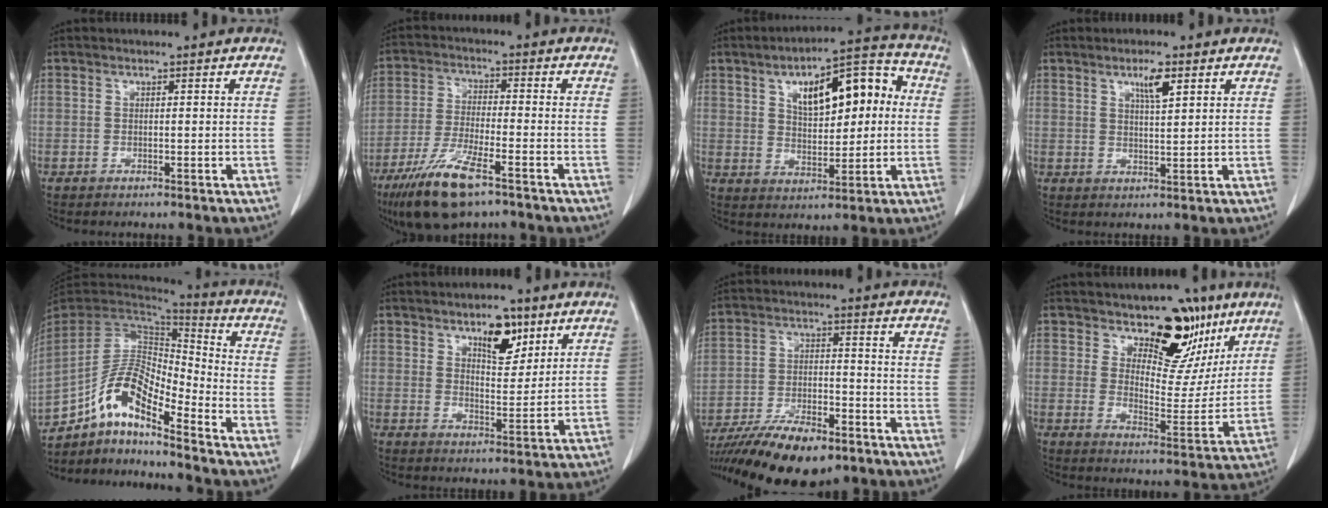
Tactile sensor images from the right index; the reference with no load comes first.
{"total": 11.4, "force": [-7.3, 2.3, 8.4], "torque": [-0.170, -0.024, -0.129]}
{"total": 14.4, "force": [3.6, 6.2, 12.5], "torque": [-0.177, 0.041, 0.061]}
{"total": 3.9, "force": [2.2, 0.6, 3.2], "torque": [-0.057, -0.001, 0.039]}
{"total": 12.8, "force": [-8.3, 3.5, 9.2], "torque": [-0.181, 0.027, -0.151]}
{"total": 7.1, "force": [4.4, 2.9, 4.8], "torque": [-0.074, 0.000, 0.071]}
{"total": 15.9, "force": [-12.0, 4.9, 9.1], "torque": [-0.167, -0.012, -0.201]}
{"total": 12.9, "force": [8.5, 6.6, 7.1], "torque": [-0.076, -0.009, 0.133]}